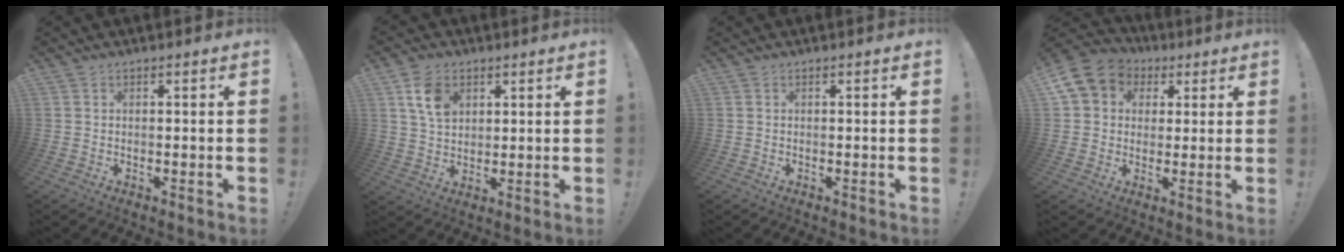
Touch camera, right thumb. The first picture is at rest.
{"total": 8.8, "force": [3.8, 6.1, 5.1], "torque": [-0.077, -0.005, 0.074]}
{"total": 0.0}
{"total": 10.5, "force": [3.5, 8.9, 4.4], "torque": [-0.069, -0.013, 0.072]}